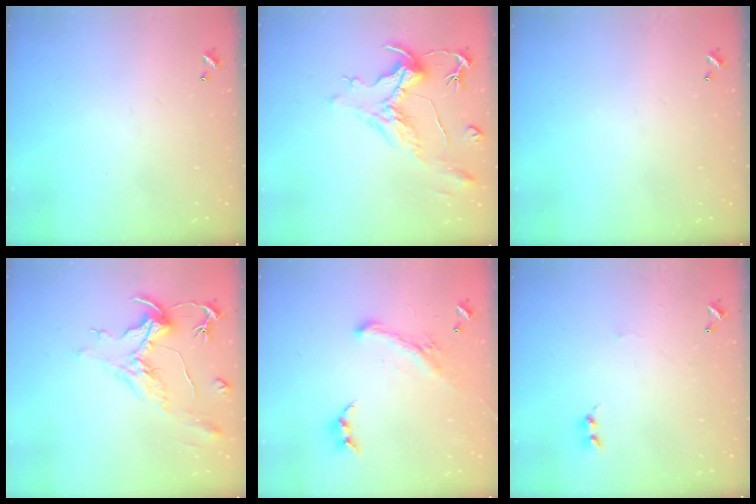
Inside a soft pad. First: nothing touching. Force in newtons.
{"total": 1.8, "press": 0.8, "slide": 1.5}
{"total": 0.0}
{"total": 2.2, "press": 1.7, "slide": 1.3}
{"total": 1.9, "press": 1.3, "slide": 1.4}
{"total": 0.8, "press": 0.7, "slide": 0.5}